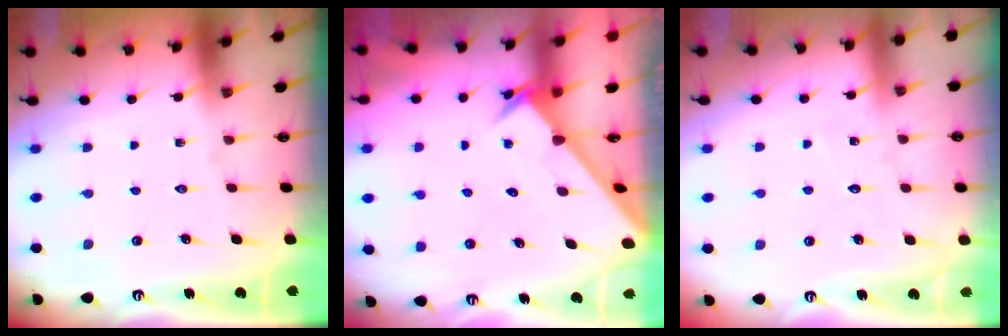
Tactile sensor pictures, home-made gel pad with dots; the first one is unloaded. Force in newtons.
{"total": 2.5, "press": 2.5, "slide": 0.2}
{"total": 3.2, "press": 3.2, "slide": 0.4}